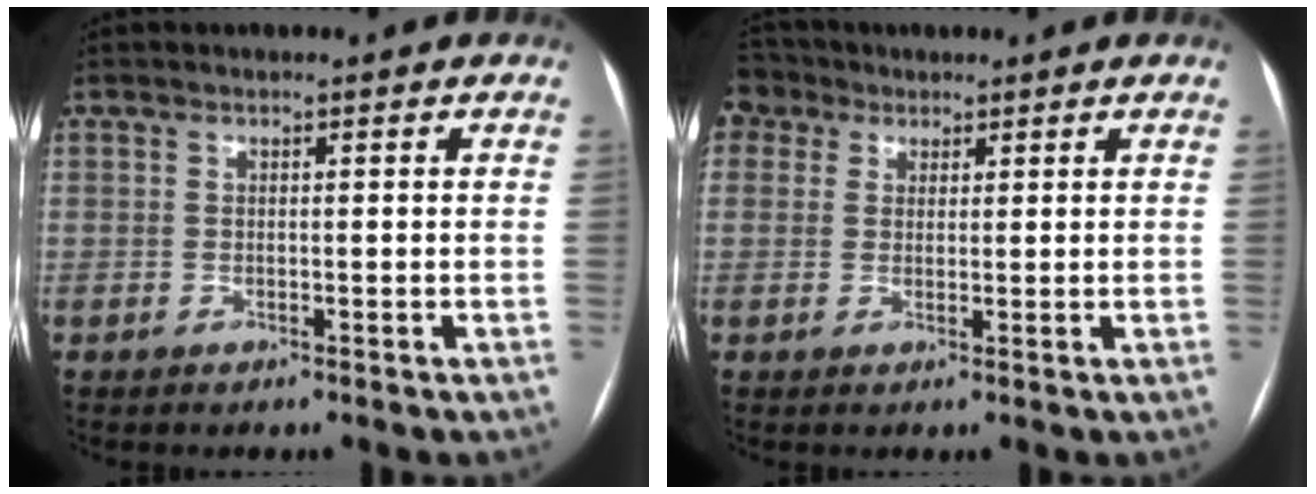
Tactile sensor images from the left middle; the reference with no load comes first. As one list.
[{"total": 4.3, "force": [2.7, 3.3, 0.7], "torque": [-0.020, 0.026, 0.054]}]